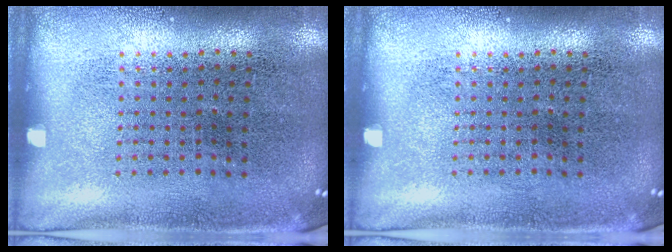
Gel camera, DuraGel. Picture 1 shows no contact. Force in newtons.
{"total": 0.0}